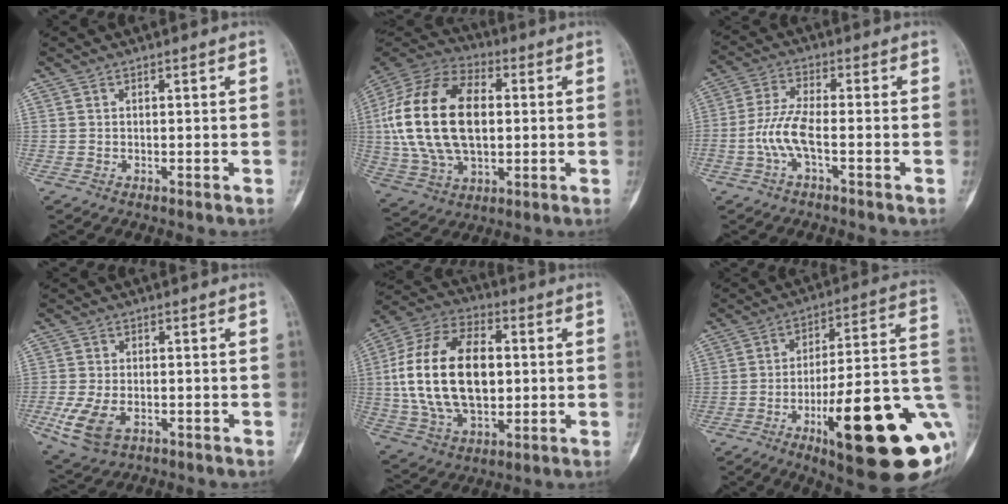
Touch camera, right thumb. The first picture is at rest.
{"total": 24.7, "force": [1.6, 14.9, 19.6], "torque": [-0.387, 0.008, 0.031]}
{"total": 6.9, "force": [-2.2, 1.9, 6.2], "torque": [-0.150, 0.020, -0.049]}
{"total": 8.0, "force": [-2.7, 4.8, 5.8], "torque": [-0.127, 0.002, -0.043]}
{"total": 23.0, "force": [1.2, 13.8, 18.3], "torque": [-0.344, 0.009, 0.025]}
{"total": 30.8, "force": [-9.4, 8.3, 28.2], "torque": [-0.335, 0.025, -0.128]}